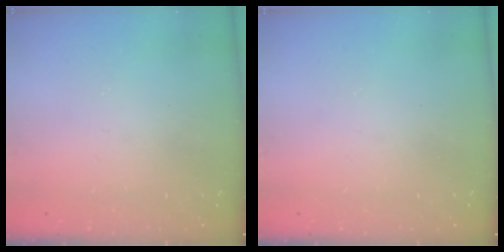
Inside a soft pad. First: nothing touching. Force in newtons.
{"total": 0.0}